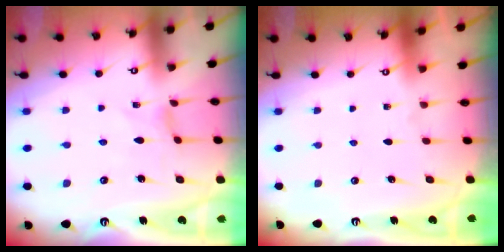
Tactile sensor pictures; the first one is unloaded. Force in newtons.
{"total": 0.0}